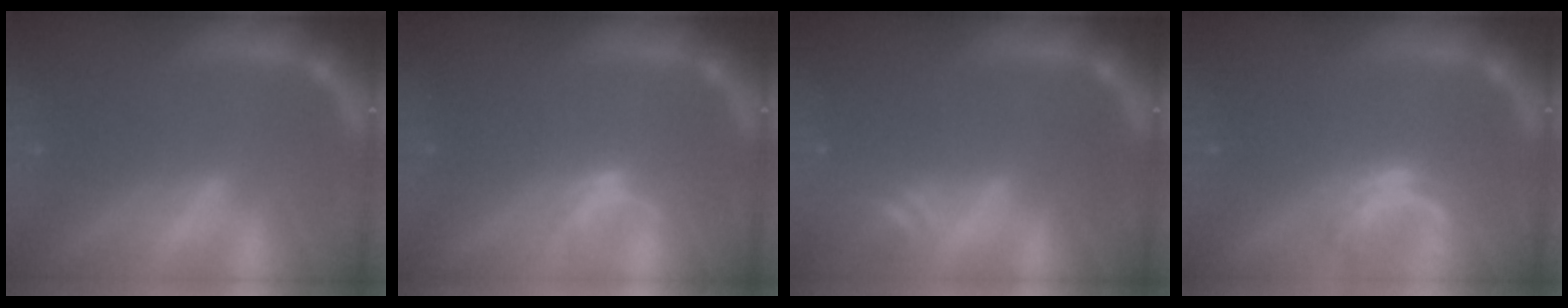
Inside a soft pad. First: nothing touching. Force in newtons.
{"total": 1.0}
{"total": 2.4}
{"total": 2.5}